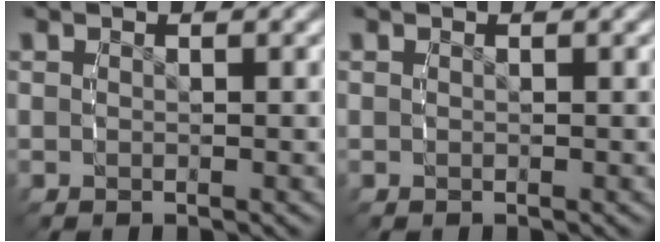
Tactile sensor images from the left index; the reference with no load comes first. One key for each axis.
{"total": 0.0}